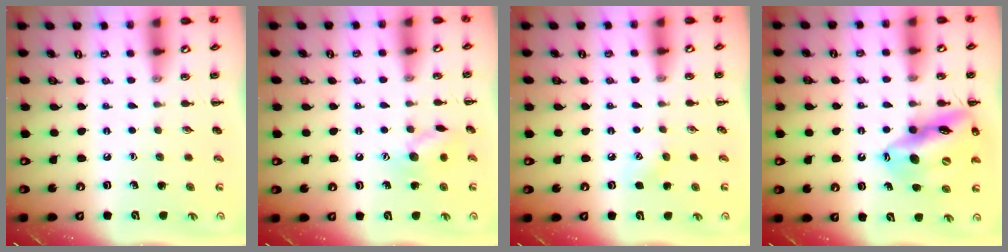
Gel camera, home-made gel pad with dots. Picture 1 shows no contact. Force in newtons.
{"total": 9.1, "press": 9.1, "slide": 0.7}
{"total": 3.7, "press": 3.5, "slide": 1.1}
{"total": 17.5, "press": 17.1, "slide": 4.0}